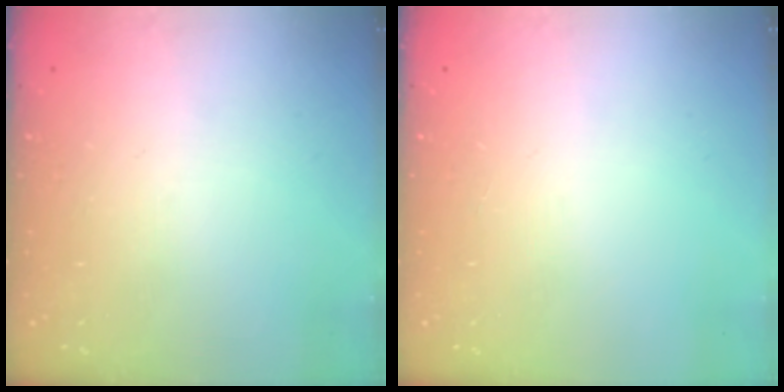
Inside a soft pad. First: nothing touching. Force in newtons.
{"total": 0.0}